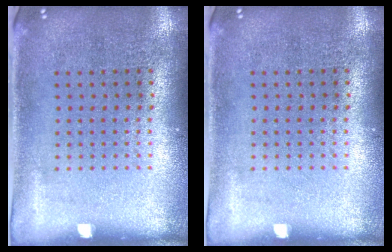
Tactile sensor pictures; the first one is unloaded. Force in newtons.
{"total": 0.0}